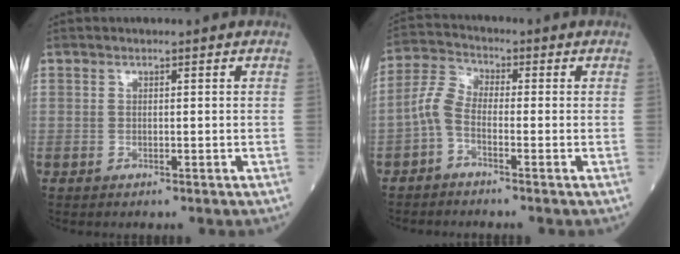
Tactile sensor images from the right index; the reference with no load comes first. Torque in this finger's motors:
{"motor_torque": [0.45, -0.42, 0.31, 0.05]}